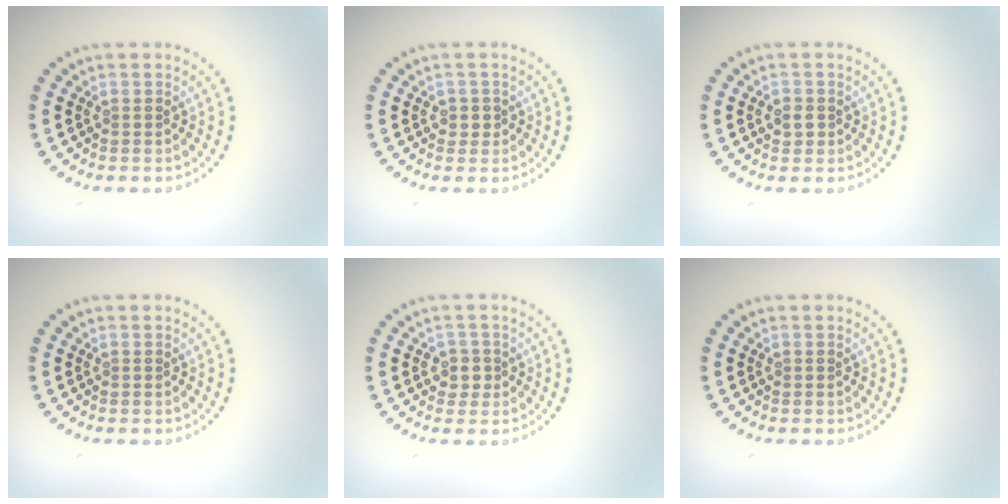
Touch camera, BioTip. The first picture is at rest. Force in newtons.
{"total": 1.2, "press": 1.0, "slide": 0.6}
{"total": 1.4, "press": 1.3, "slide": 0.4}
{"total": 0.0}
{"total": 1.6, "press": 1.4, "slide": 0.7}
{"total": 0.0}